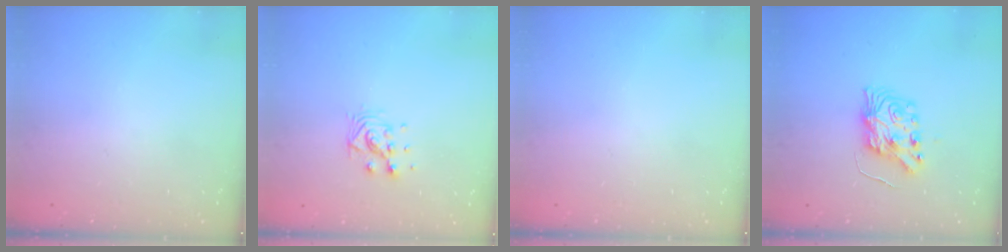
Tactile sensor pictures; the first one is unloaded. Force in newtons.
{"total": 7.0, "press": 7.0, "slide": 0.2}
{"total": 0.0}
{"total": 8.7, "press": 8.6, "slide": 0.4}